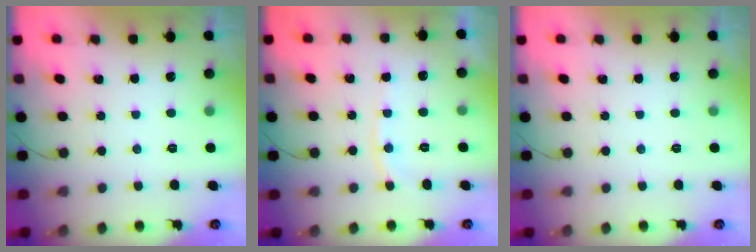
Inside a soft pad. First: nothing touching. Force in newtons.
{"total": 7.0, "press": 6.9, "slide": 1.0}
{"total": 0.0}